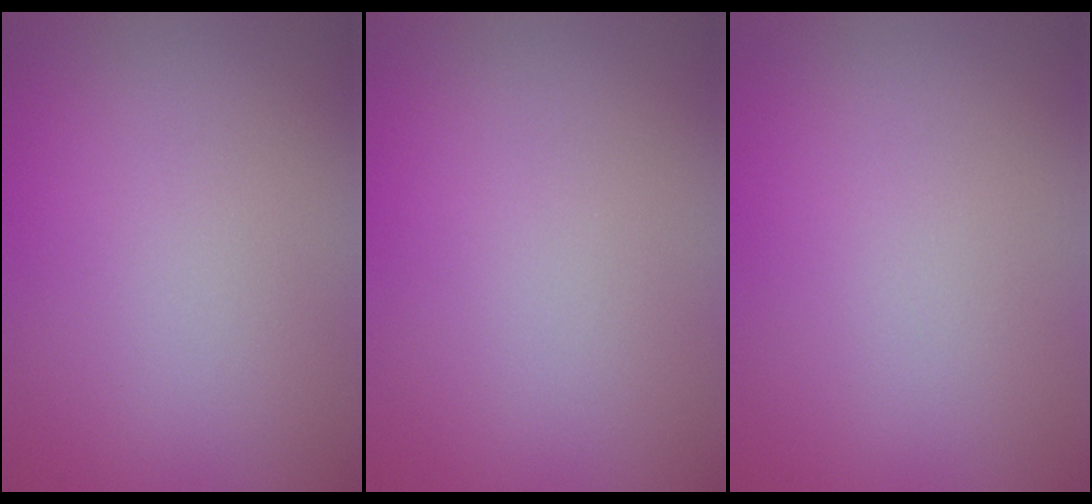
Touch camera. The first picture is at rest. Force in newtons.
{"total": 0.0}
{"total": 0.0}